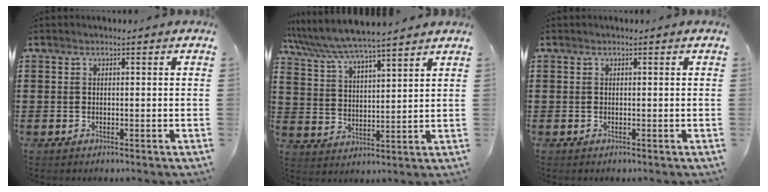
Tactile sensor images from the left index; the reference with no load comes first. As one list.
[{"total": 5.9, "force": [5.6, 0.0, 1.9], "torque": [-0.062, -0.031, 0.095]}, {"total": 0.0}]